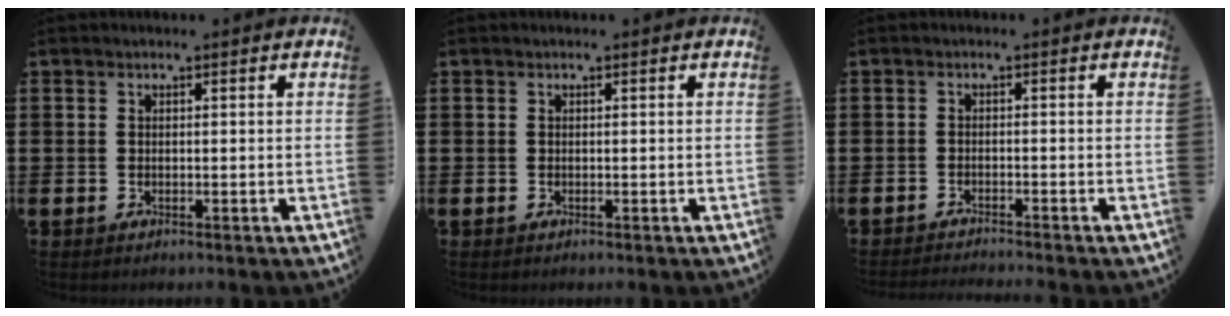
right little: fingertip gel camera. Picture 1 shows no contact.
{"total": 0.0}
{"total": 1.1, "force": [-1.1, -0.3, 0.1], "torque": [-0.001, 0.000, -0.022]}